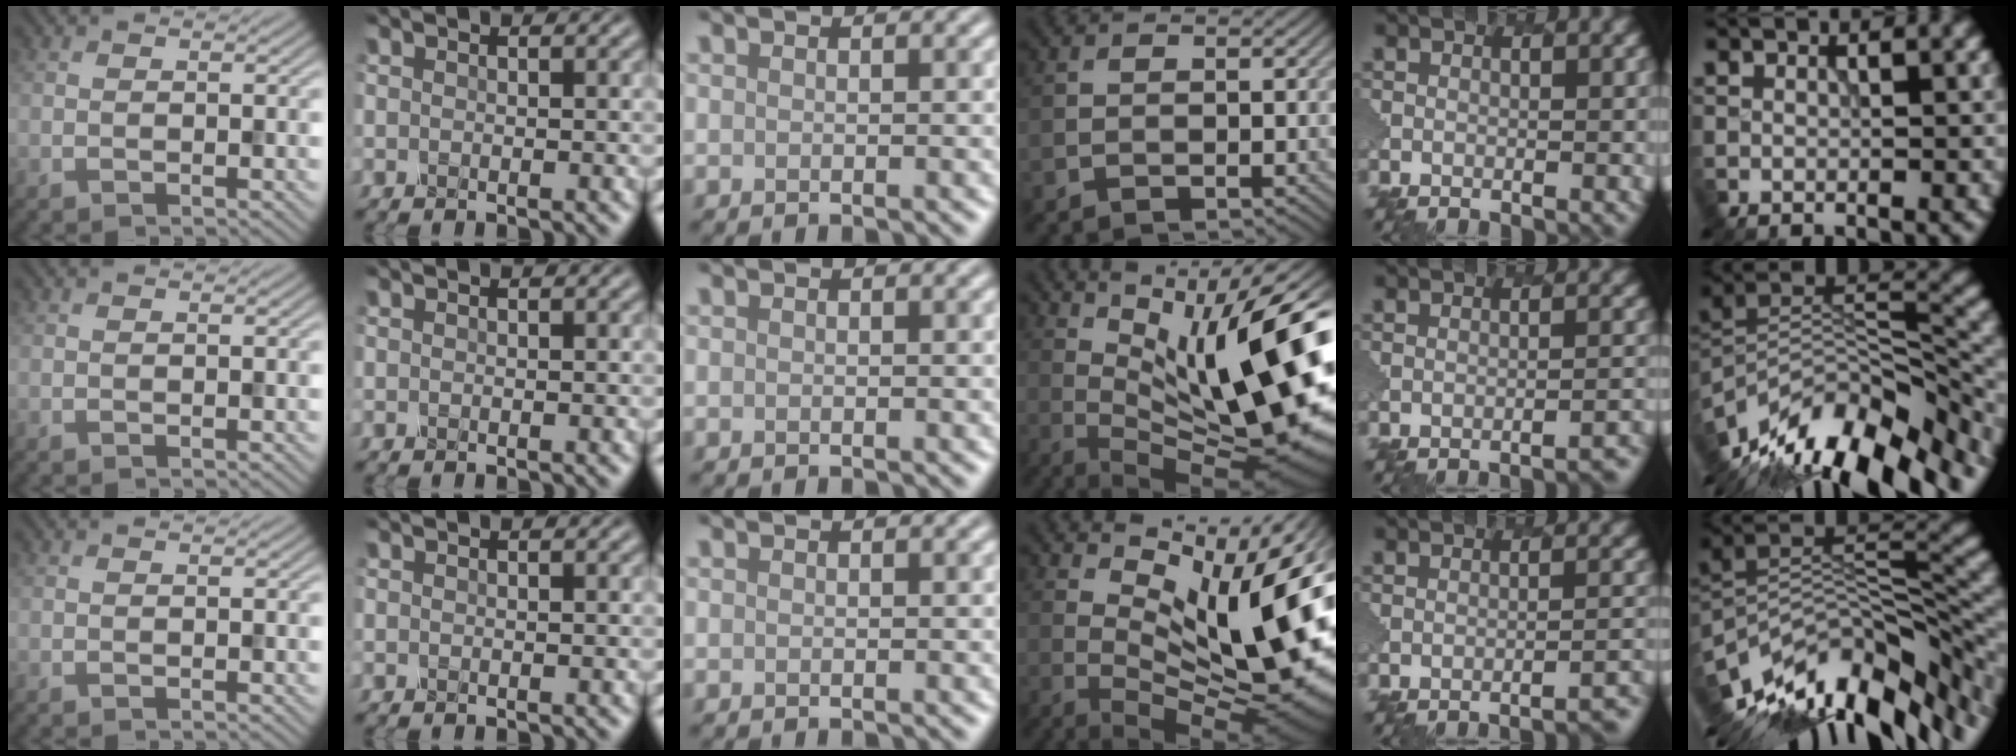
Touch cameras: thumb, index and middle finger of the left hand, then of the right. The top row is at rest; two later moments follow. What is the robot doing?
{"motion": "dispense", "object": "syringe"}